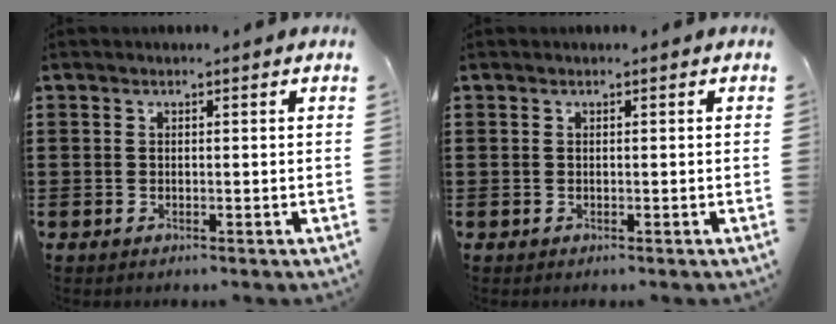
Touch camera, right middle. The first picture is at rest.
{"total": 0.0}